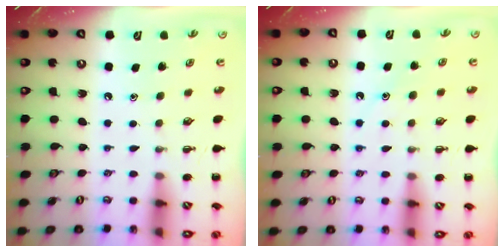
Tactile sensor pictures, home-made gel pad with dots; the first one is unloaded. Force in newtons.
{"total": 9.5, "press": 9.5, "slide": 1.3}